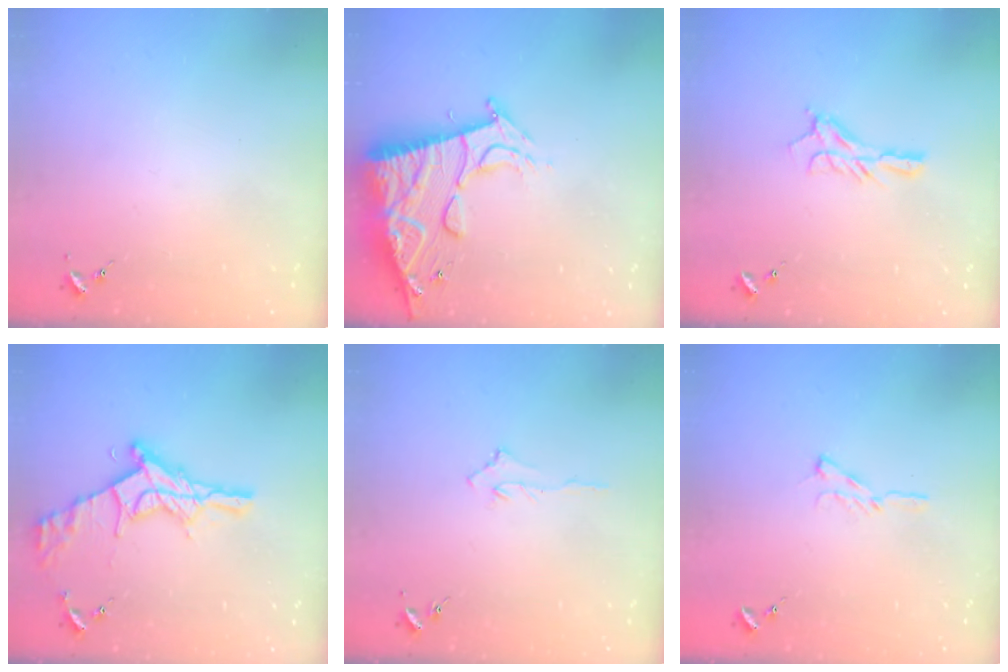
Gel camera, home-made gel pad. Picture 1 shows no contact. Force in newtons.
{"total": 18.9, "press": 18.8, "slide": 1.8}
{"total": 9.5, "press": 9.5, "slide": 0.4}
{"total": 19.0, "press": 18.9, "slide": 1.3}
{"total": 2.9, "press": 2.9, "slide": 0.4}
{"total": 5.8, "press": 5.8, "slide": 0.6}